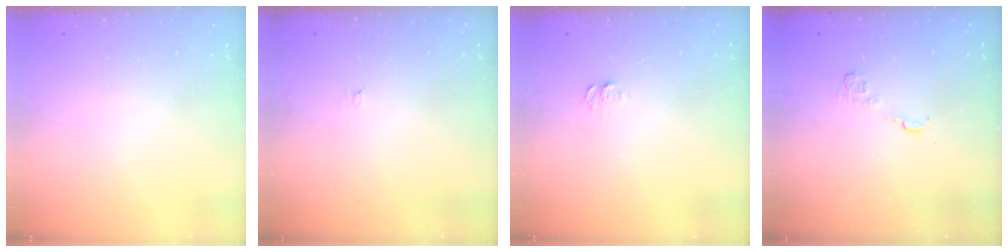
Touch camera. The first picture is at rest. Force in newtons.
{"total": 2.6, "press": 2.6, "slide": 0.3}
{"total": 4.3, "press": 4.2, "slide": 0.5}
{"total": 6.0, "press": 5.9, "slide": 1.0}